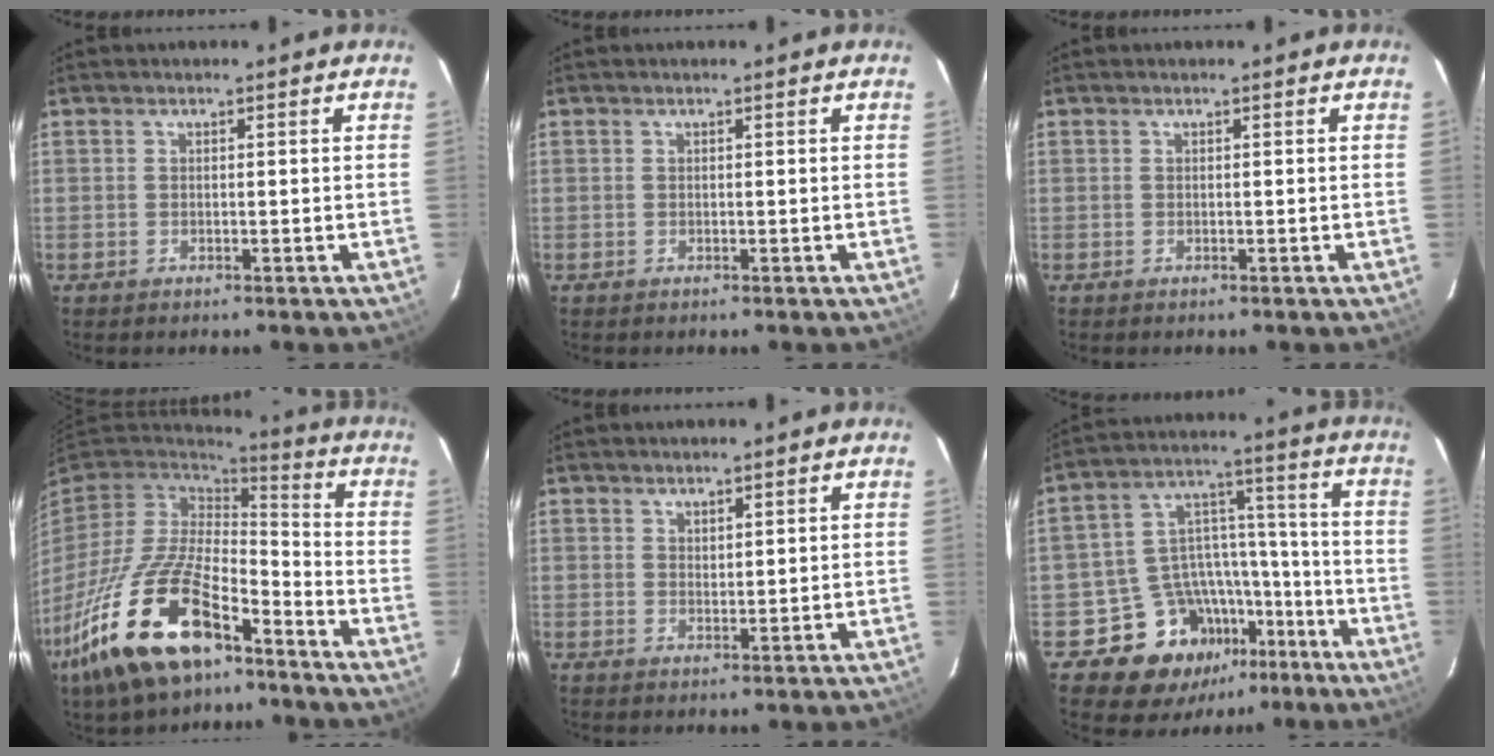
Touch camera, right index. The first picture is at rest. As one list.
[{"total": 0.0}, {"total": 0.0}, {"total": 23.9, "force": [-13.8, 10.8, 16.3], "torque": [-0.344, -0.037, -0.245]}, {"total": 1.8, "force": [1.6, 0.6, 0.6], "torque": [-0.006, 0.000, 0.029]}, {"total": 15.6, "force": [-9.8, 11.0, 5.0], "torque": [-0.095, 0.062, -0.136]}]